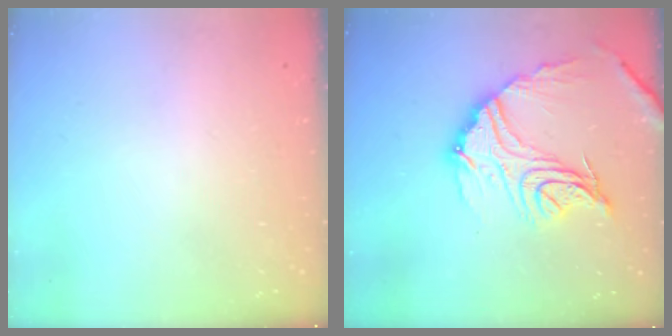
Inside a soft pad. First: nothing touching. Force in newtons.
{"total": 18.2, "press": 18.1, "slide": 1.6}